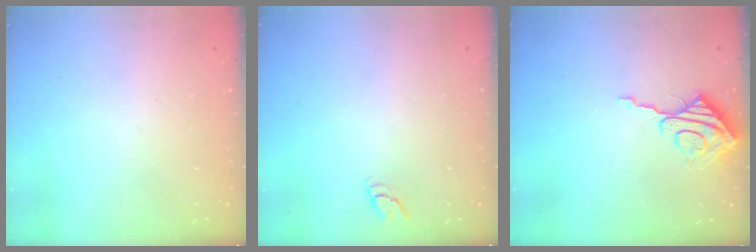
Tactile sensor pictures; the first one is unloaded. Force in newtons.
{"total": 3.2, "press": 3.2, "slide": 0.2}
{"total": 9.1, "press": 9.1, "slide": 0.6}